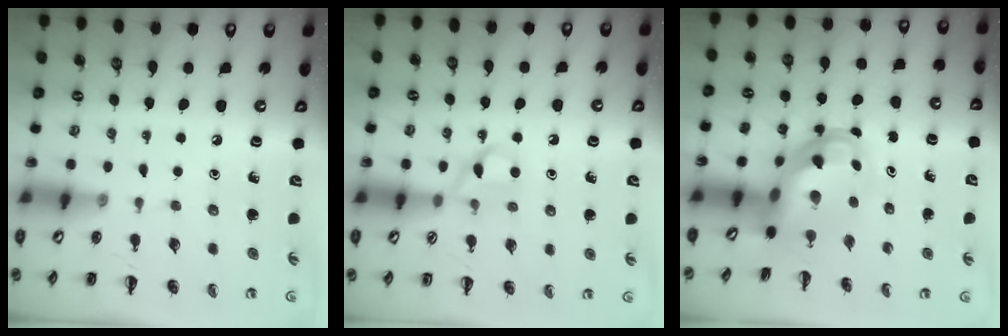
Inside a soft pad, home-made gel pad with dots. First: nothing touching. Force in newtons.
{"total": 5.3, "press": 5.1, "slide": 1.5}
{"total": 6.3, "press": 6.1, "slide": 1.6}